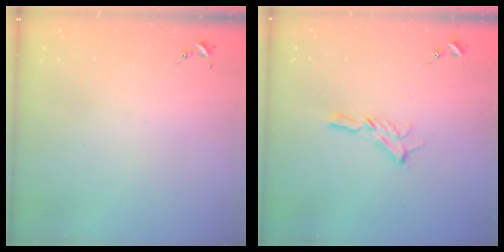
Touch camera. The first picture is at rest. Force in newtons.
{"total": 7.1, "press": 7.1, "slide": 0.2}